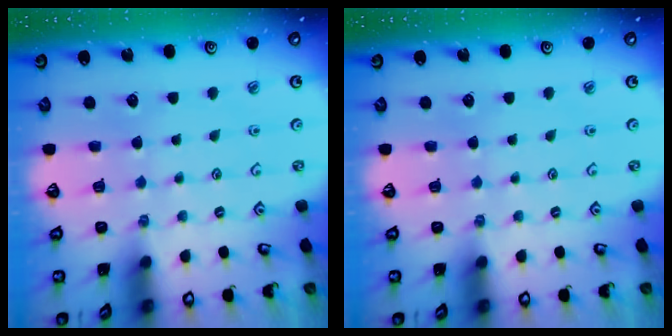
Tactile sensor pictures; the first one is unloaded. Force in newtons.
{"total": 0.0}